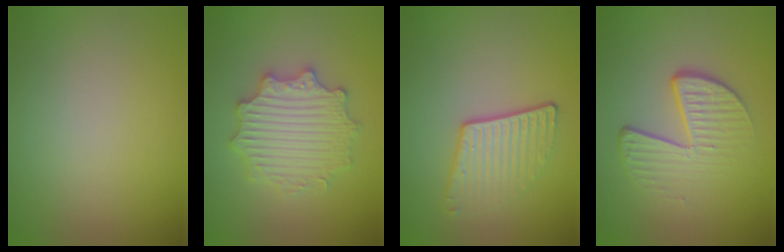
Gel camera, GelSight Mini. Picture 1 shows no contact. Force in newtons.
{"total": 5.4, "press": 5.3, "slide": 0.9}
{"total": 3.6, "press": 2.7, "slide": 2.4}
{"total": 4.2, "press": 2.6, "slide": 3.3}